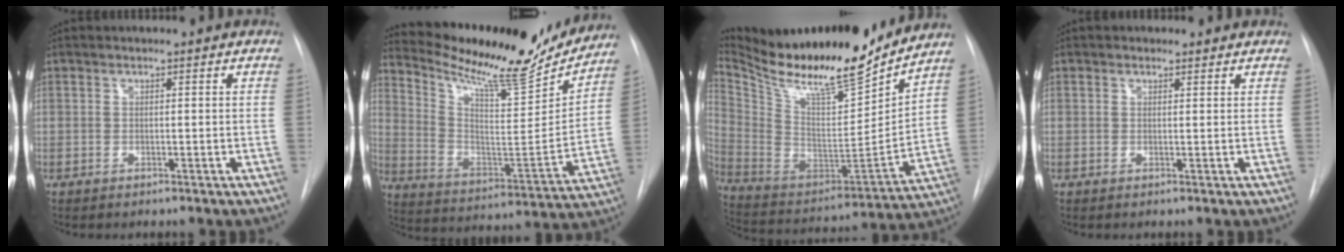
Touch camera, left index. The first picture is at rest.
{"total": 21.7, "force": [19.8, 3.3, 8.2], "torque": [-0.144, -0.049, 0.300]}
{"total": 24.2, "force": [21.7, 2.7, 10.2], "torque": [-0.202, -0.050, 0.358]}
{"total": 1.1, "force": [0.8, 0.8, 0.0], "torque": [0.005, 0.003, 0.007]}